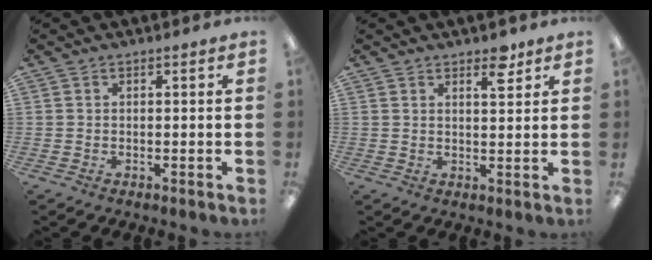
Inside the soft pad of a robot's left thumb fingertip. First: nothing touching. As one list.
[{"total": 4.7, "force": [3.5, 1.8, 2.6], "torque": [-0.018, -0.019, 0.053]}]